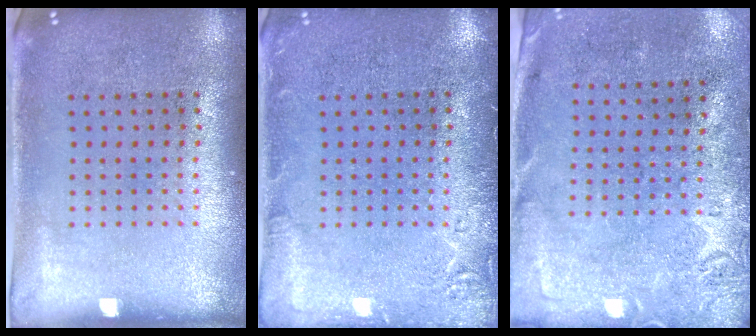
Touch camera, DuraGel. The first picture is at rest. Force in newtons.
{"total": 2.0, "press": 2.0, "slide": 0.4}
{"total": 2.9, "press": 2.2, "slide": 1.8}